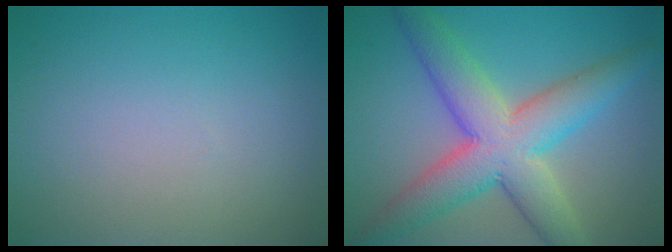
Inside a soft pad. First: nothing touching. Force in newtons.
{"total": 8.5, "press": 8.5, "slide": 0.3}